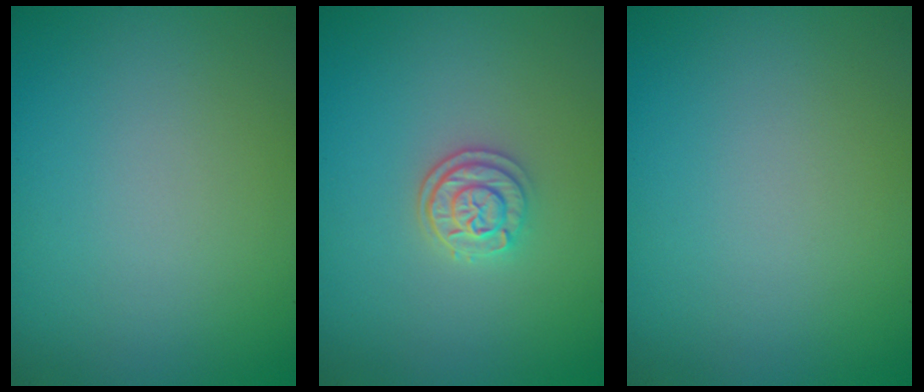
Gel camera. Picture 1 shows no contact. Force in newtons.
{"total": 2.4, "press": 2.1, "slide": 1.1}
{"total": 0.0}